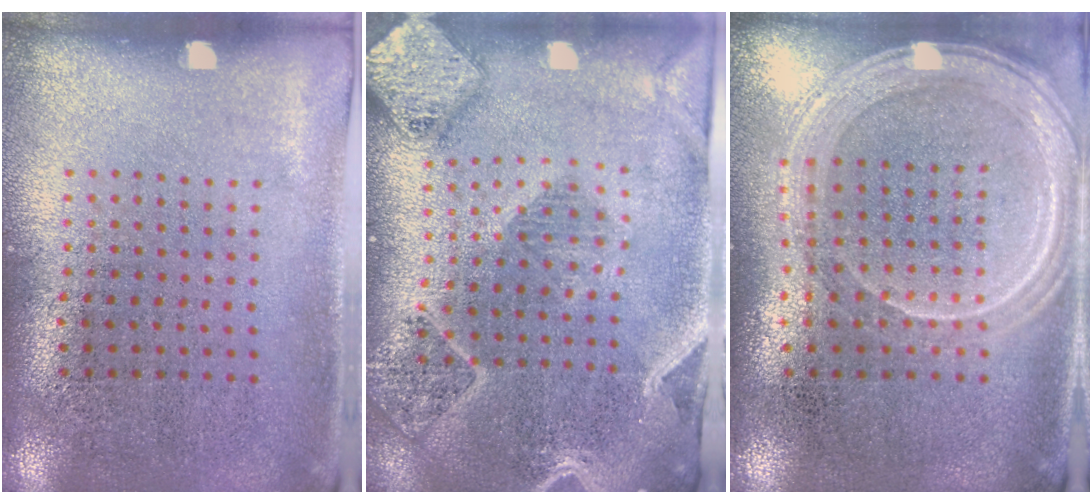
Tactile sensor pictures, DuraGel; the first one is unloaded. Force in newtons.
{"total": 2.8, "press": 2.4, "slide": 1.3}
{"total": 1.3, "press": 1.3, "slide": 0.1}